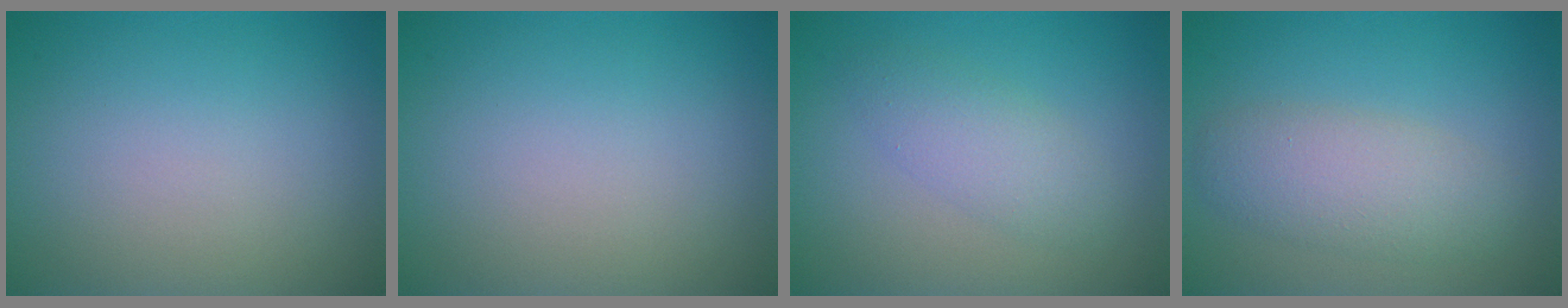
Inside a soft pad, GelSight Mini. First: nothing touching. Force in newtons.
{"total": 0.0}
{"total": 2.7, "press": 2.7, "slide": 0.0}
{"total": 4.0, "press": 4.0, "slide": 0.1}